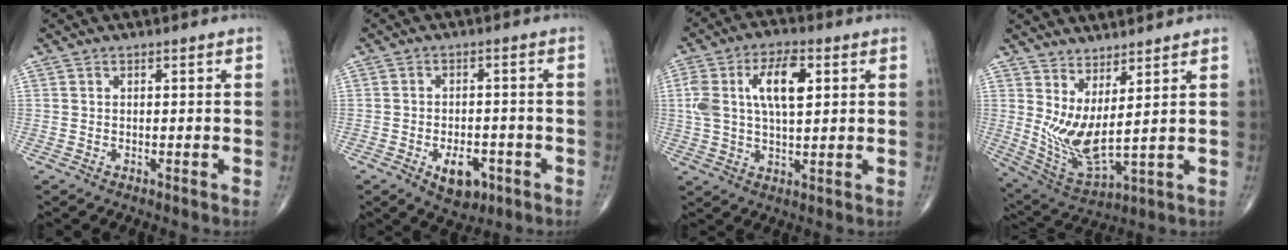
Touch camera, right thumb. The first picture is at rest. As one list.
[{"total": 6.7, "force": [-2.9, 3.9, 4.5], "torque": [-0.050, 0.010, -0.037]}, {"total": 11.5, "force": [2.8, 5.2, 9.8], "torque": [-0.186, 0.009, 0.051]}, {"total": 10.6, "force": [3.2, 2.9, 9.7], "torque": [-0.201, -0.045, 0.076]}]